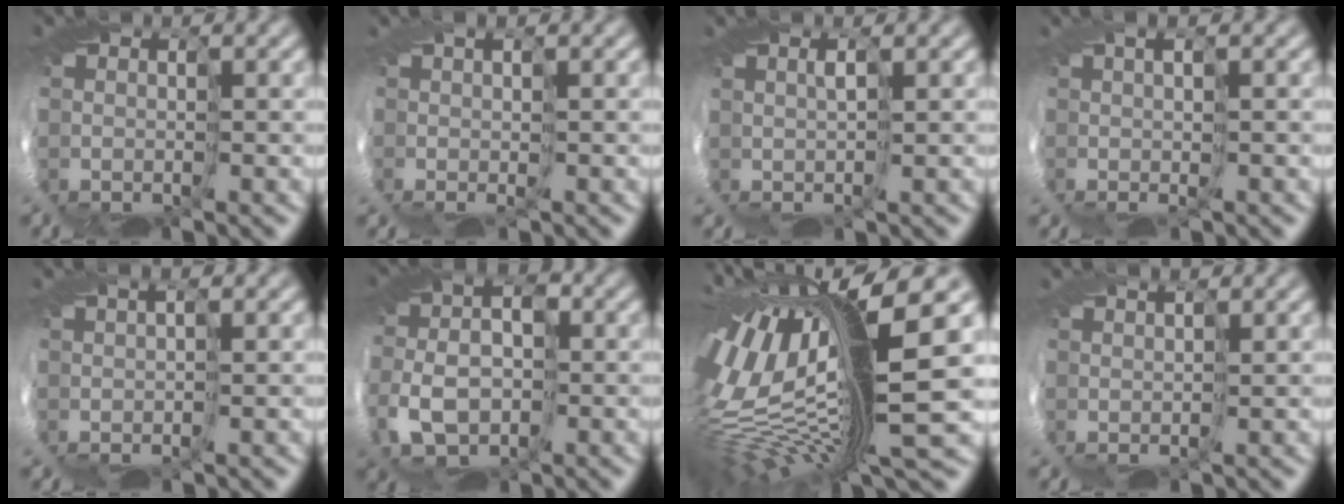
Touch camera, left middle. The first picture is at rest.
{"total": 2.4, "force": [0.3, -2.4, -0.4], "torque": [0.023, 0.006, -0.016]}
{"total": 2.8, "force": [0.7, -2.5, -1.1], "torque": [0.026, 0.013, -0.002]}
{"total": 2.7, "force": [0.1, -2.7, -0.4], "torque": [0.018, 0.004, -0.018]}
{"total": 1.9, "force": [0.1, -1.8, -0.6], "torque": [0.030, 0.010, -0.003]}
{"total": 4.4, "force": [-1.2, 2.6, 3.3], "torque": [-0.086, -0.007, -0.042]}
{"total": 14.4, "force": [2.0, 2.5, 14.1], "torque": [-0.283, -0.014, 0.025]}
{"total": 2.4, "force": [1.4, -1.7, -0.9], "torque": [0.025, 0.019, 0.005]}